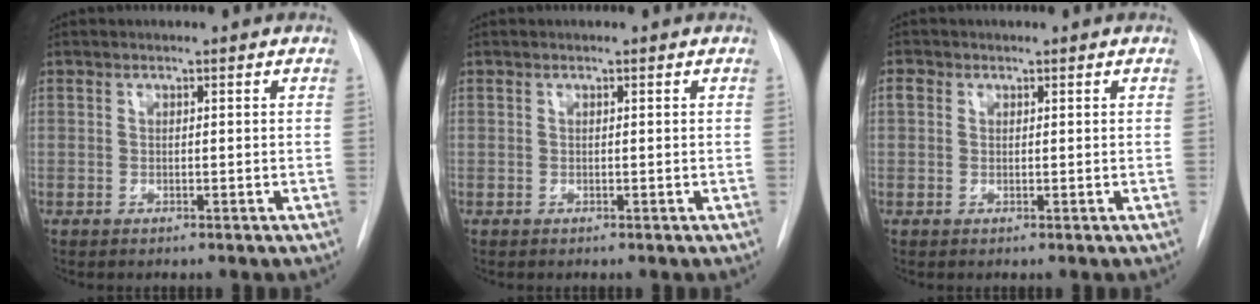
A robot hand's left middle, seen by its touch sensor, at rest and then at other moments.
{"total": 0.0}
{"total": 1.7, "force": [0.6, 1.5, 0.6], "torque": [-0.009, 0.010, 0.007]}